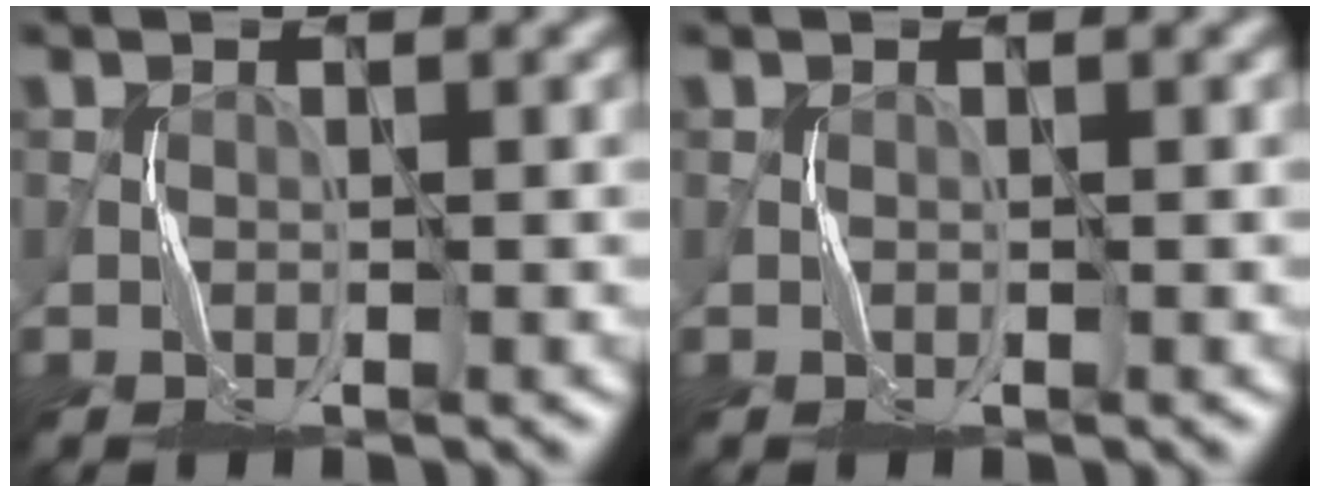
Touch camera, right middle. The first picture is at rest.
{"total": 0.0}